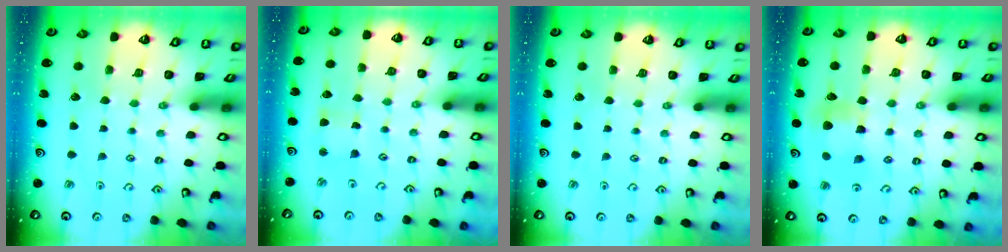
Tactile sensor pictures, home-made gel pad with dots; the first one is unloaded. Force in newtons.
{"total": 3.0, "press": 2.9, "slide": 0.6}
{"total": 0.0}
{"total": 7.2, "press": 7.2, "slide": 0.2}